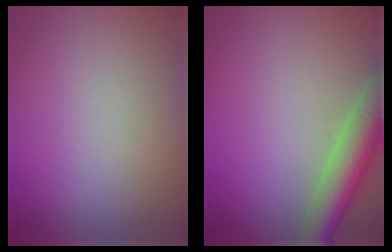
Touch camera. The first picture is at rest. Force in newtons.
{"total": 5.8, "press": 5.8, "slide": 0.5}